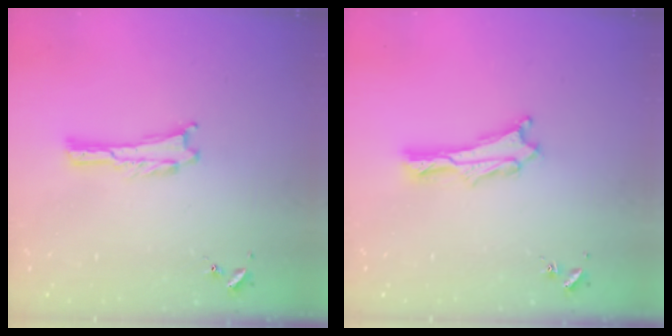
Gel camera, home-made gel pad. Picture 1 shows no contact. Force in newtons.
{"total": 1.5, "press": 1.4, "slide": 0.2}